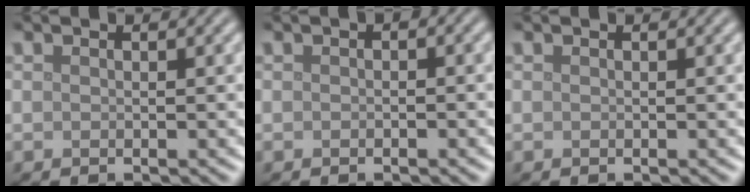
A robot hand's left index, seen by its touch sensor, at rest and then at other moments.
{"total": 0.9, "force": [0.0, 0.5, 0.8], "torque": [-0.010, 0.002, 0.001]}
{"total": 0.0}